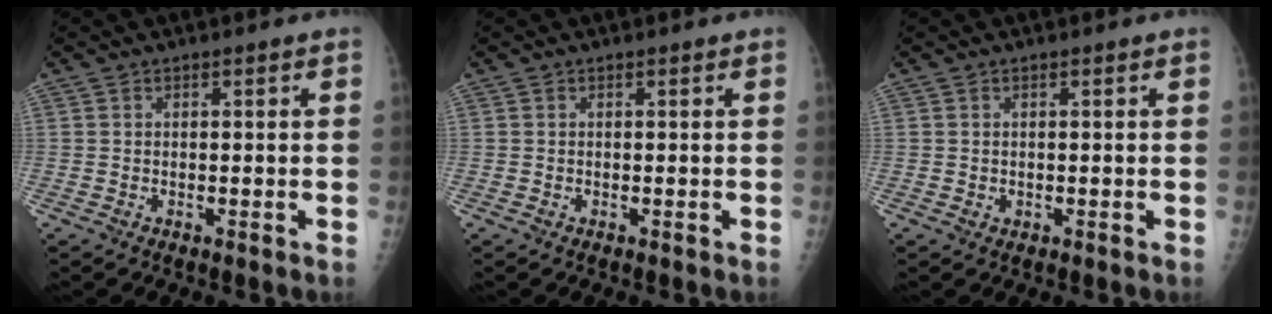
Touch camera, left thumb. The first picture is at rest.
{"total": 0.0}
{"total": 0.6, "force": [0.0, 0.6, 0.2], "torque": [-0.002, 0.000, 0.001]}